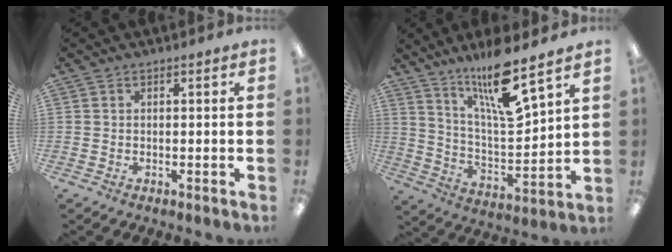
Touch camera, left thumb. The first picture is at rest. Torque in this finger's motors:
{"motor_torque": [0.13, -0.03, -0.12, -0.44, 0.12]}